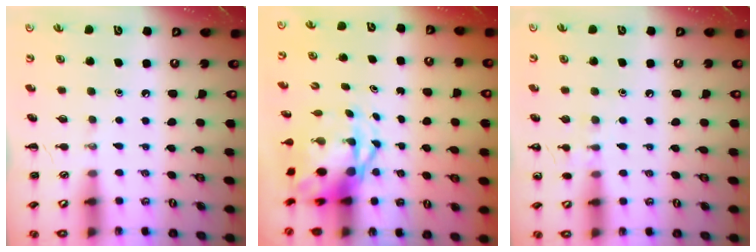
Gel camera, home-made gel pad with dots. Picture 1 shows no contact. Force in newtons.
{"total": 5.4, "press": 5.2, "slide": 1.2}
{"total": 5.8, "press": 5.6, "slide": 1.7}